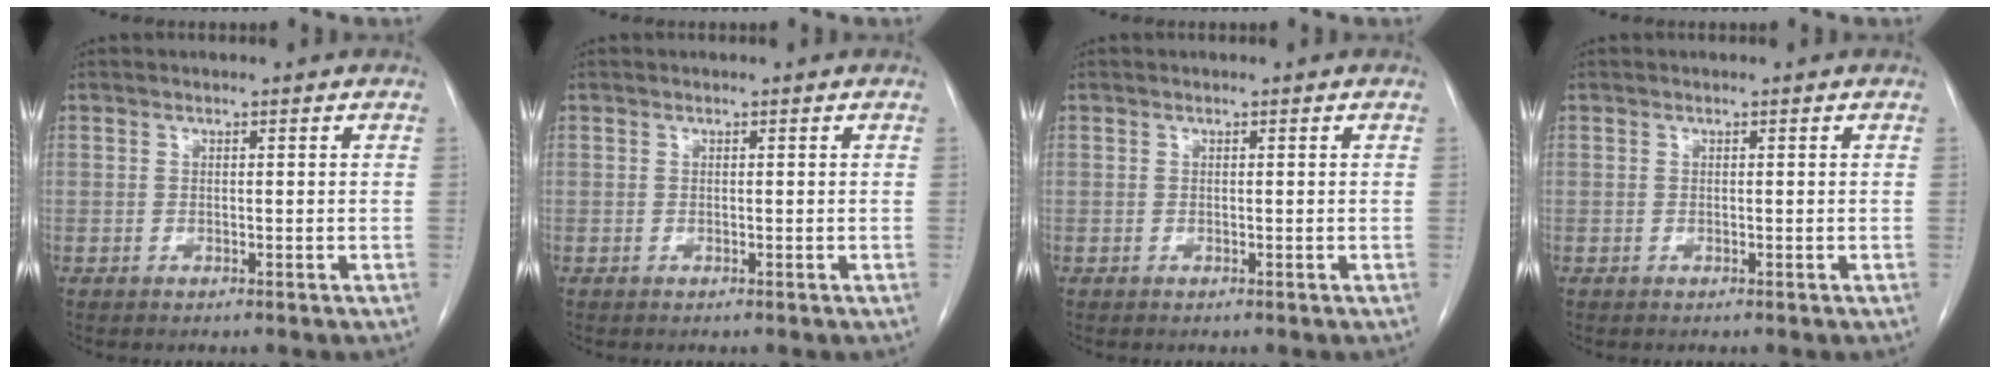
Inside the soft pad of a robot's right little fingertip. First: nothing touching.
{"total": 0.0}
{"total": 0.0}
{"total": 0.0}